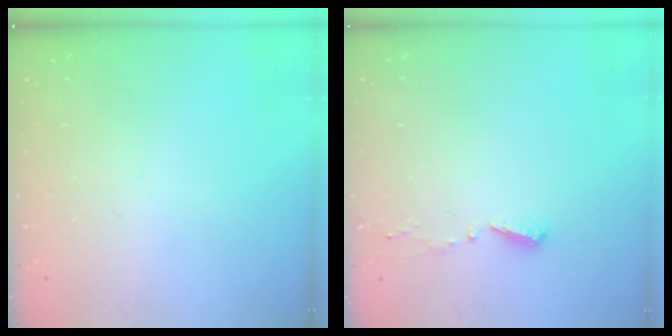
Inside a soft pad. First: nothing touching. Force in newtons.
{"total": 4.0, "press": 4.0, "slide": 0.4}